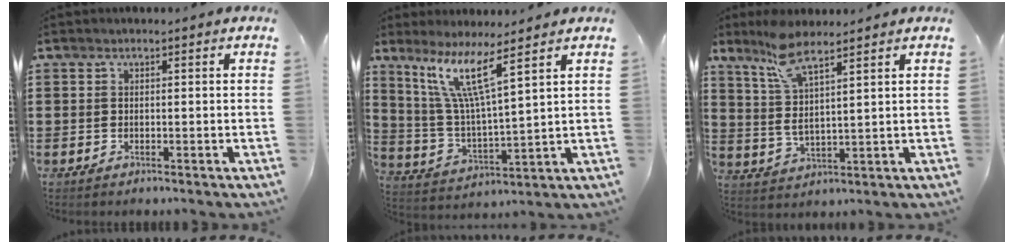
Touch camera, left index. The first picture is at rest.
{"total": 9.8, "force": [6.6, 0.1, 7.2], "torque": [-0.159, -0.032, 0.113]}
{"total": 7.2, "force": [5.5, 0.3, 4.6], "torque": [-0.108, -0.017, 0.099]}